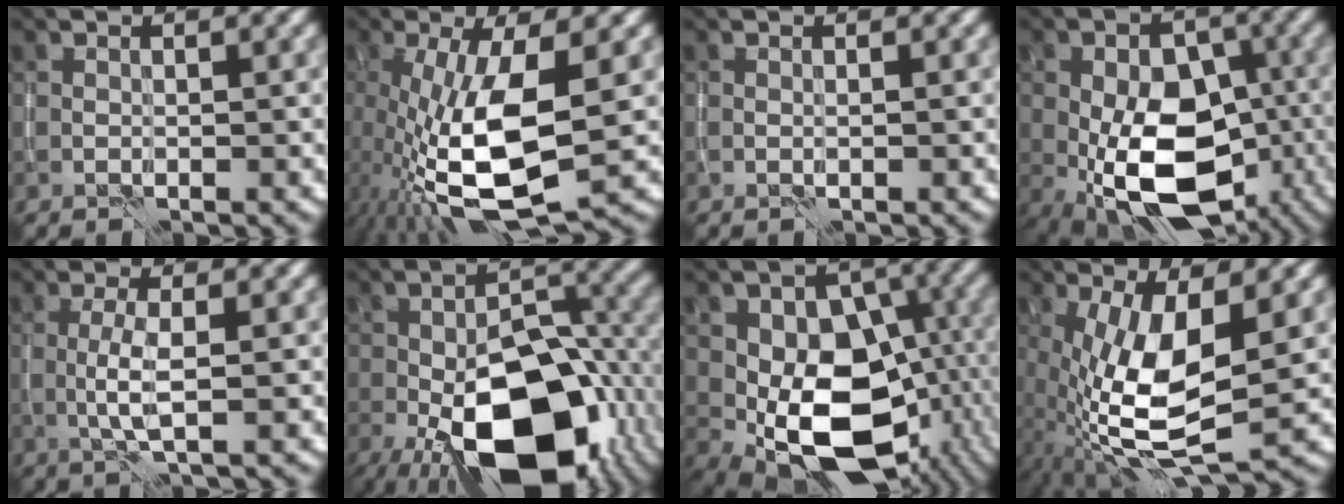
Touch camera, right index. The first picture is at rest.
{"total": 11.7, "force": [-2.0, 4.4, 10.6], "torque": [-0.220, -0.026, -0.032]}
{"total": 0.0}
{"total": 14.5, "force": [-4.0, 9.1, 10.6], "torque": [-0.169, -0.025, -0.050]}
{"total": 2.7, "force": [-0.3, 0.4, 2.7], "torque": [-0.059, -0.001, -0.007]}
{"total": 17.5, "force": [-7.1, 9.3, 13.0], "torque": [-0.206, -0.036, -0.106]}
{"total": 15.0, "force": [-2.7, 10.3, 10.5], "torque": [-0.164, -0.021, -0.024]}
{"total": 10.4, "force": [-1.1, 3.9, 9.5], "torque": [-0.197, -0.015, -0.022]}